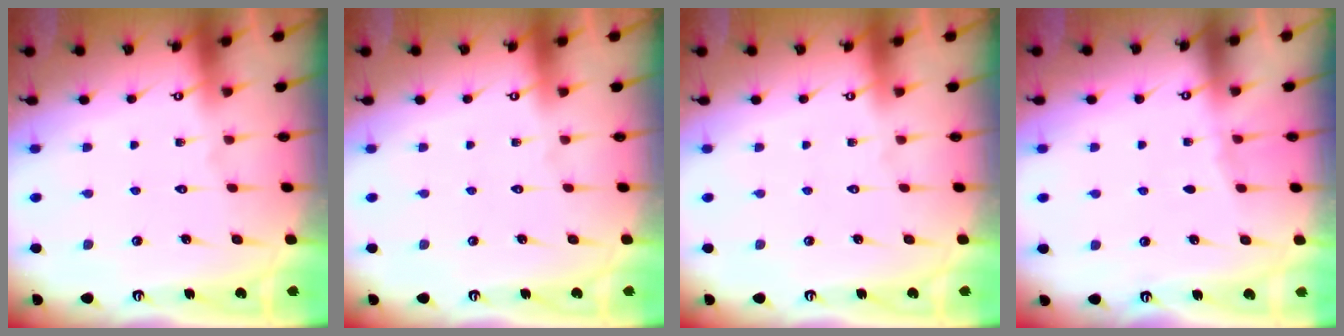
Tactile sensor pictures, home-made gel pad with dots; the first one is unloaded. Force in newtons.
{"total": 0.0}
{"total": 0.0}
{"total": 2.0, "press": 2.0, "slide": 0.4}